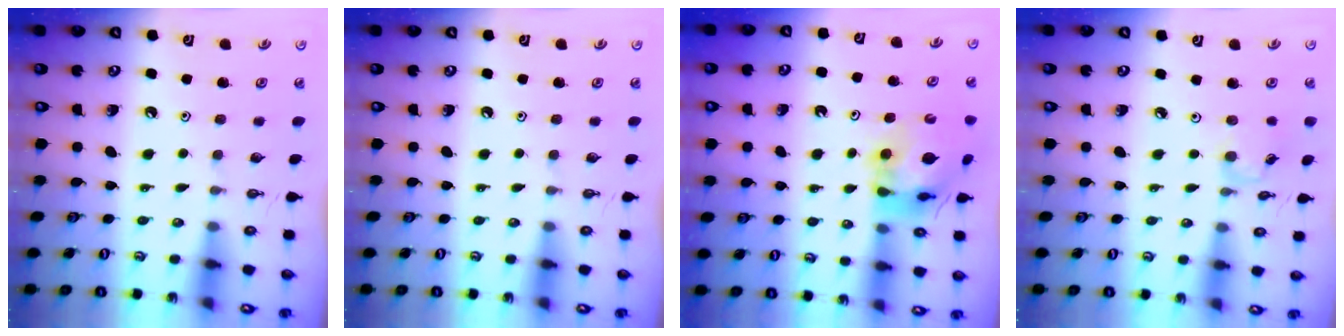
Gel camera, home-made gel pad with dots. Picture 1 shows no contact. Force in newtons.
{"total": 0.0}
{"total": 12.6, "press": 12.6, "slide": 1.5}
{"total": 2.7, "press": 2.7, "slide": 0.5}